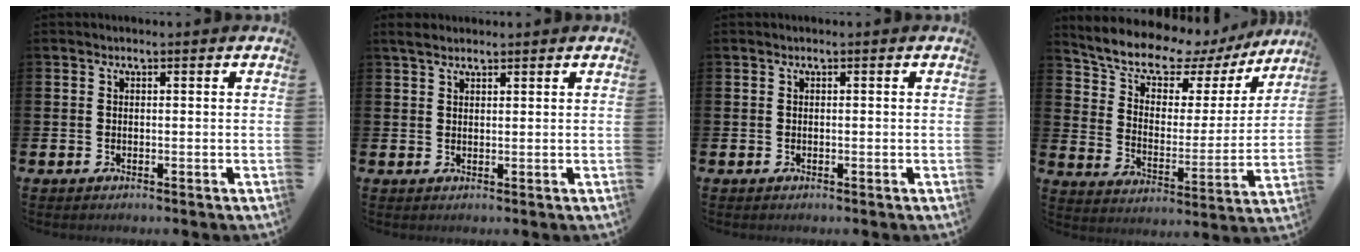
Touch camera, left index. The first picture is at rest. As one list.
[{"total": 2.4, "force": [2.1, 0.9, 1.0], "torque": [-0.009, -0.001, 0.036]}, {"total": 0.0}, {"total": 9.9, "force": [8.2, 4.0, 3.7], "torque": [-0.100, -0.057, 0.138]}]